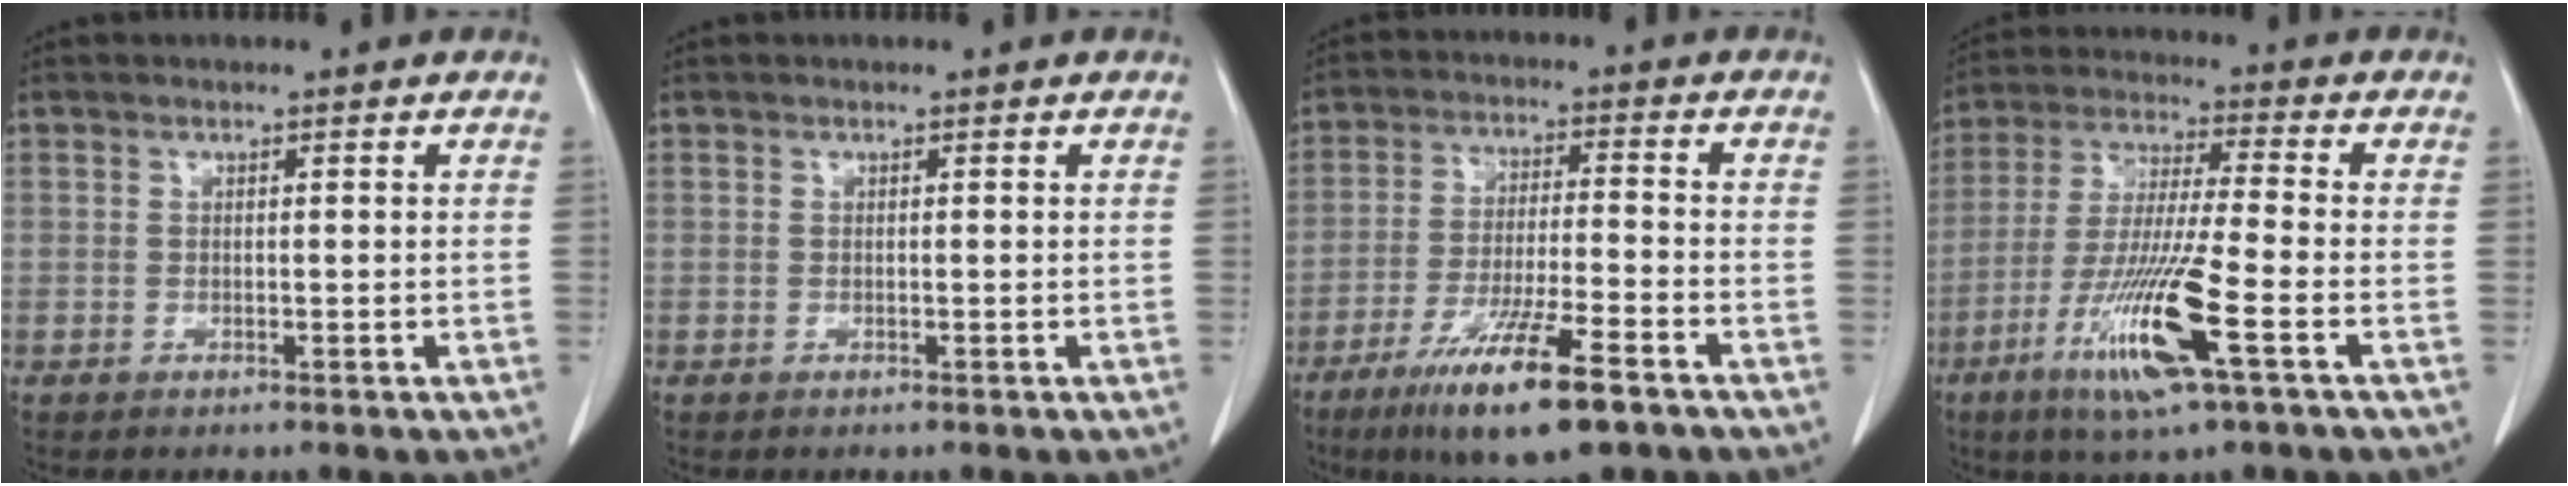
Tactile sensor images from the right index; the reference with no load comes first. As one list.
[{"total": 0.0}, {"total": 13.0, "force": [-8.0, 1.2, 10.1], "torque": [-0.187, -0.030, -0.135]}, {"total": 14.0, "force": [-5.9, 0.1, 12.7], "torque": [-0.258, -0.027, -0.112]}]